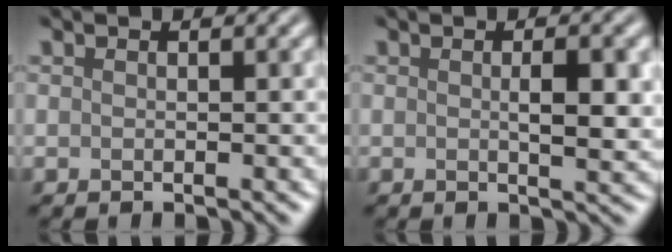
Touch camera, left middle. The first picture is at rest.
{"total": 3.0, "force": [0.2, 0.7, 2.9], "torque": [-0.045, -0.001, 0.004]}